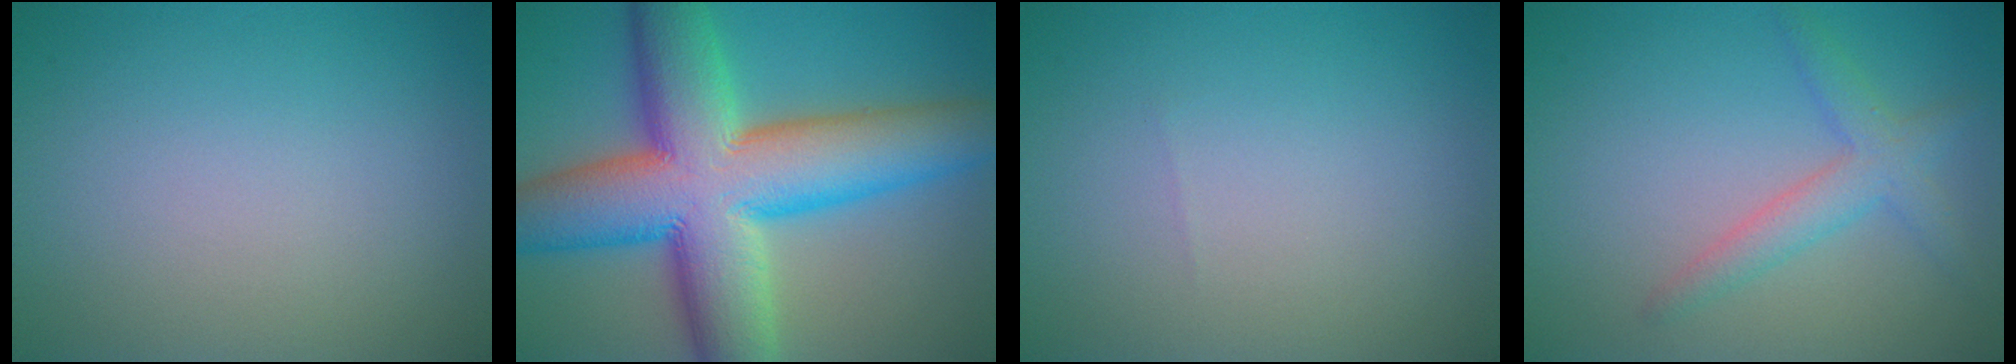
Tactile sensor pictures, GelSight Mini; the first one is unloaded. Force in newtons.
{"total": 15.6, "press": 15.6, "slide": 0.3}
{"total": 0.0}
{"total": 2.9, "press": 2.9, "slide": 0.1}